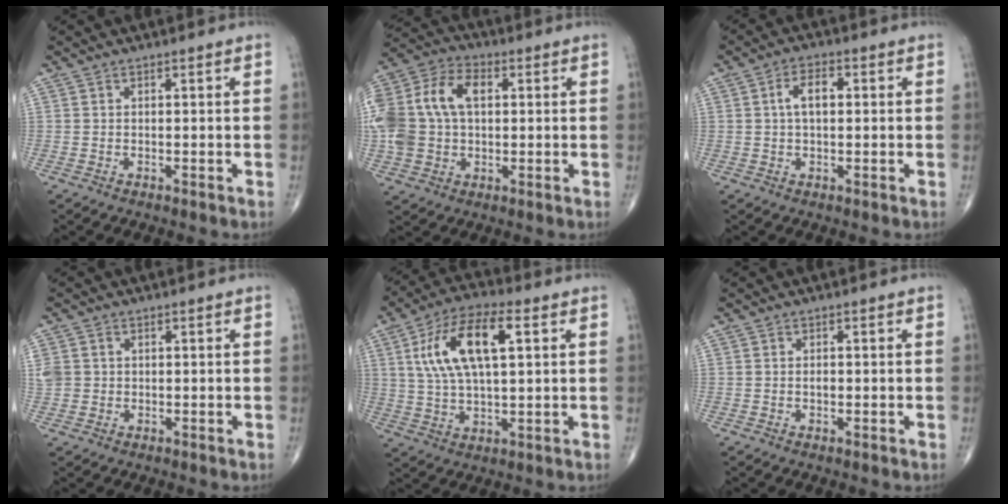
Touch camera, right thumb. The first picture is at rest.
{"total": 18.2, "force": [2.5, 12.4, 13.1], "torque": [-0.292, 0.025, 0.041]}
{"total": 4.9, "force": [0.7, 2.6, 4.1], "torque": [-0.073, 0.012, 0.008]}
{"total": 5.7, "force": [0.7, 5.1, 2.5], "torque": [-0.066, 0.013, 0.022]}
{"total": 15.3, "force": [4.3, 6.4, 13.2], "torque": [-0.250, 0.013, 0.077]}
{"total": 1.2, "force": [-0.1, 0.7, 0.9], "torque": [-0.015, 0.000, -0.002]}